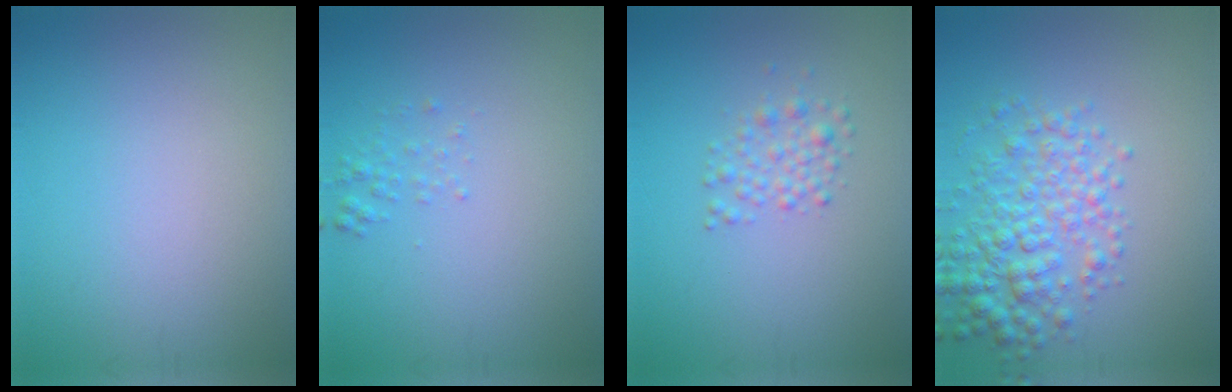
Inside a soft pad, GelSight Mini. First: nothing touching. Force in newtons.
{"total": 1.0, "press": 1.0, "slide": 0.0}
{"total": 1.9, "press": 1.8, "slide": 0.1}
{"total": 5.0, "press": 5.0, "slide": 0.2}